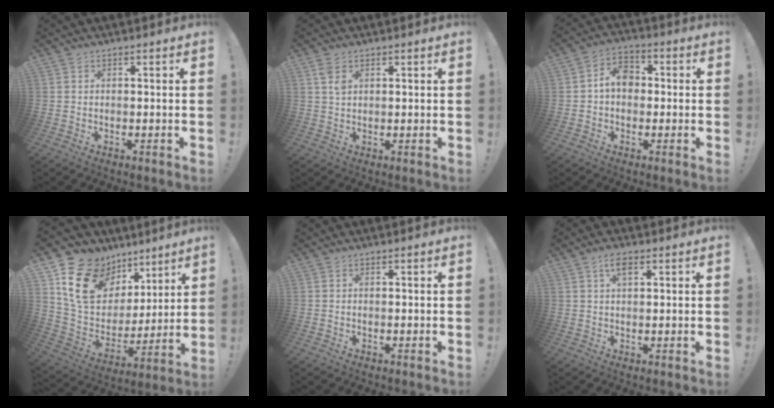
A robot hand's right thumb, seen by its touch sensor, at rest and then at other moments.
{"total": 3.2, "force": [1.7, 1.8, 2.0], "torque": [-0.037, 0.000, 0.029]}
{"total": 7.6, "force": [0.4, 5.8, 5.0], "torque": [-0.072, 0.014, 0.007]}
{"total": 19.6, "force": [10.6, 13.8, 9.0], "torque": [-0.142, -0.052, 0.211]}
{"total": 0.0}
{"total": 3.9, "force": [1.9, 1.7, 3.0], "torque": [-0.051, 0.000, 0.030]}